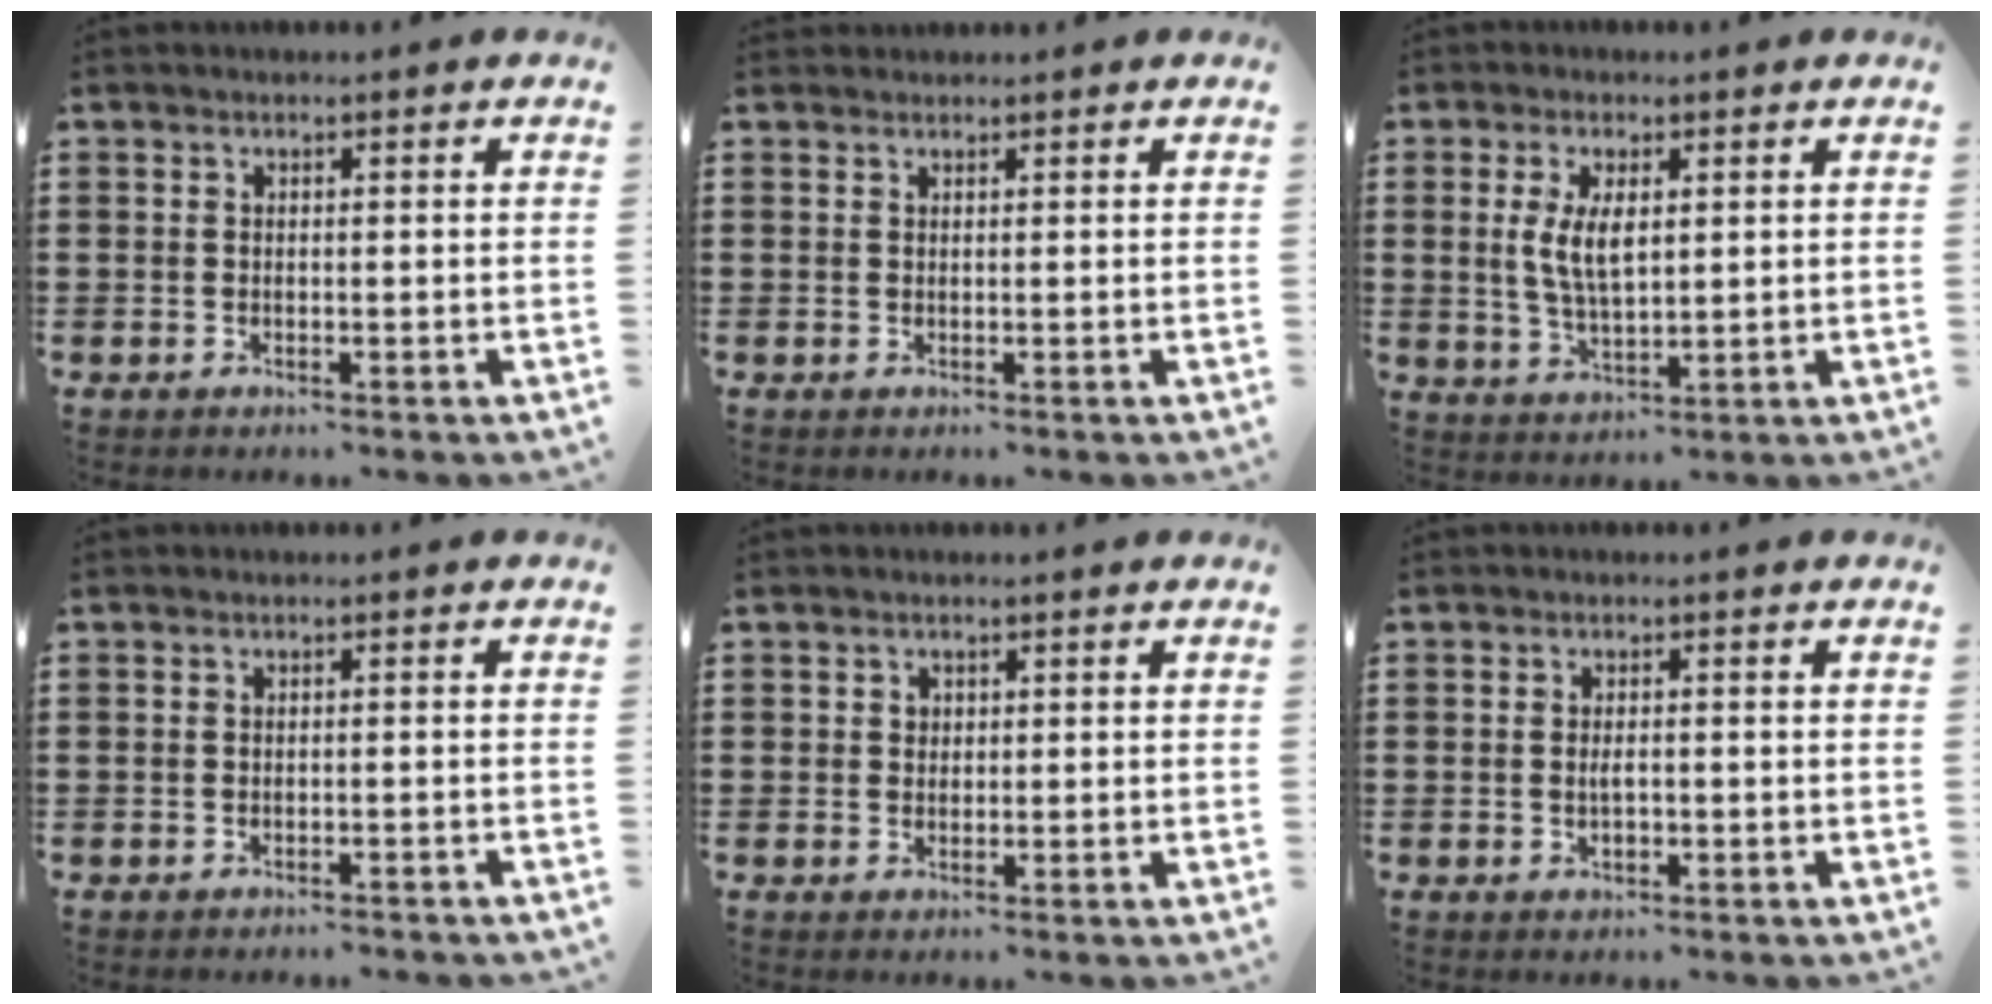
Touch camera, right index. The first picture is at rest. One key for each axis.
{"total": 0.6, "fx": 0.6, "fy": 0.2, "fz": -0.1, "tx": 0.003, "ty": 0.003, "tz": 0.011}
{"total": 5.6, "fx": 0.9, "fy": 2.5, "fz": 4.9, "tx": -0.108, "ty": 0.005, "tz": 0.013}
{"total": 0.8, "fx": -0.8, "fy": 0.0, "fz": 0.2, "tx": -0.006, "ty": -0.001, "tz": -0.016}
{"total": 1.1, "fx": 0.4, "fy": 1.0, "fz": 0.3, "tx": -0.008, "ty": 0.005, "tz": 0.008}
{"total": 1.9, "fx": -0.2, "fy": 0.7, "fz": 1.7, "tx": -0.032, "ty": 0.002, "tz": -0.005}